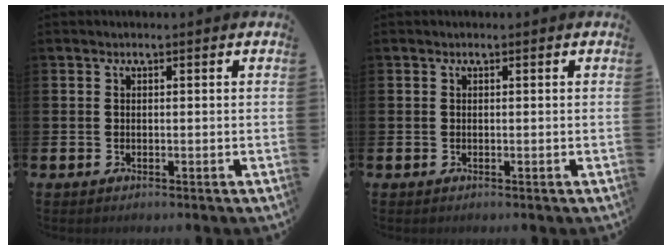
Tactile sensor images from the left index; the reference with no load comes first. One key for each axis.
{"total": 0.0}